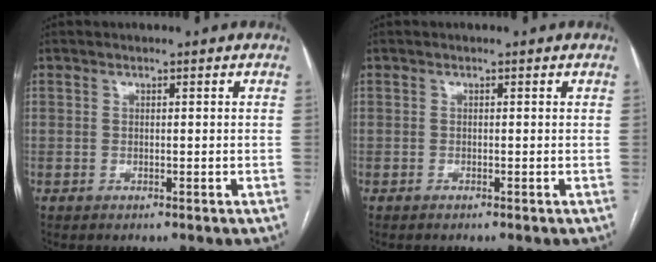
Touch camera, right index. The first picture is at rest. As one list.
[{"total": 0.0}]